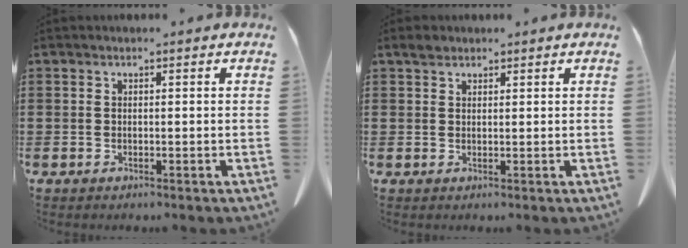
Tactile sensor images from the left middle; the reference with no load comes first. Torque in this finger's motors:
{"motor_torque": [0.13, -0.08, 0.00, 0.00]}